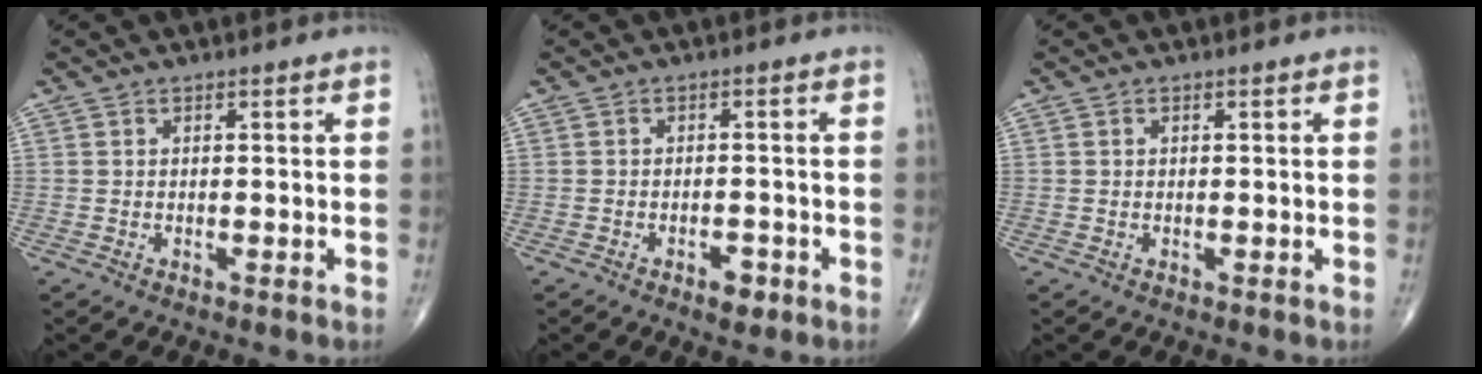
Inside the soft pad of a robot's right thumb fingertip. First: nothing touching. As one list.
[{"total": 3.0, "force": [-1.6, 1.4, 2.0], "torque": [-0.019, 0.006, -0.023]}, {"total": 0.0}]